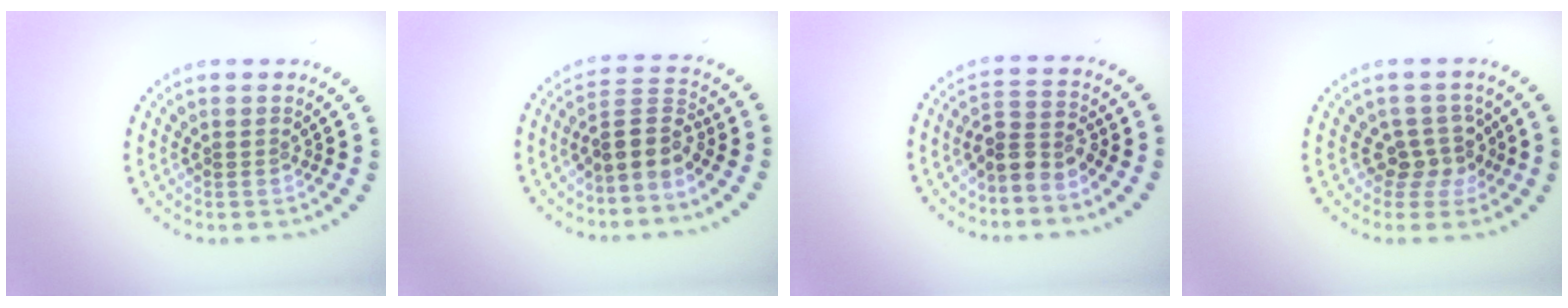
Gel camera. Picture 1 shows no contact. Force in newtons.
{"total": 3.2, "press": 2.4, "slide": 2.0}
{"total": 2.8, "press": 2.1, "slide": 1.9}
{"total": 2.6, "press": 2.0, "slide": 1.7}